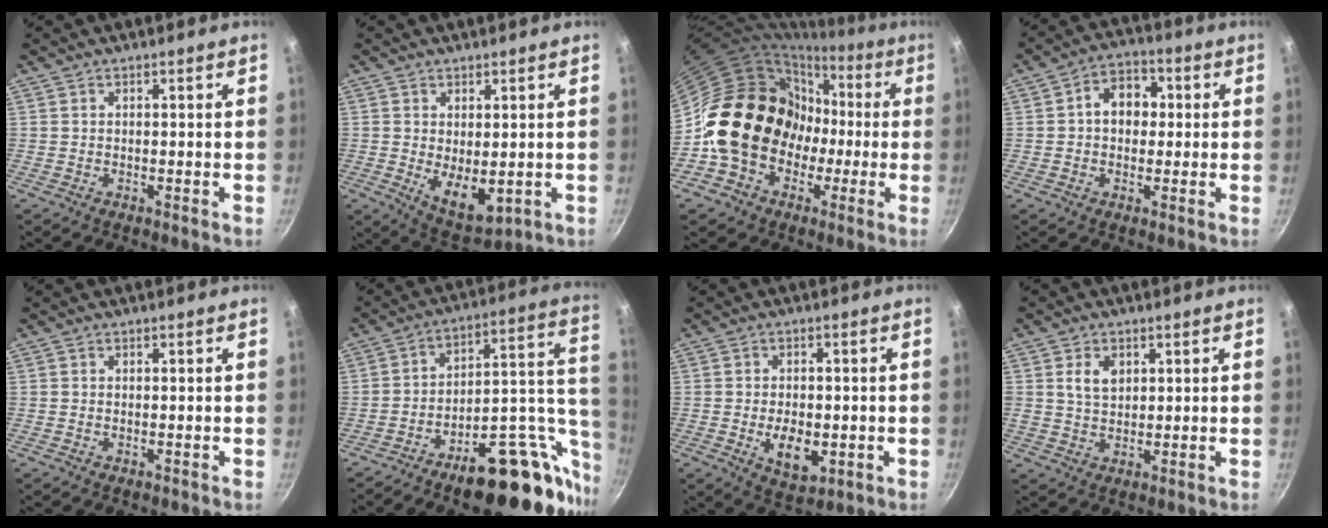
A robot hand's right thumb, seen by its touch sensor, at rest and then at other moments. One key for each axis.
{"total": 7.9, "fx": 0.0, "fy": 4.4, "fz": 6.6, "tx": -0.088, "ty": -0.026, "tz": 0.017}
{"total": 16.9, "fx": -1.7, "fy": 14.5, "fz": 8.4, "tx": -0.092, "ty": 0.056, "tz": -0.023}
{"total": 7.9, "fx": 0.7, "fy": 6.1, "fz": 5.0, "tx": -0.037, "ty": 0.015, "tz": -0.001}
{"total": 0.0}
{"total": 25.1, "fx": -12.2, "fy": 11.6, "fz": 18.6, "tx": -0.190, "ty": 0.078, "tz": -0.172}
{"total": 7.9, "fx": -1.7, "fy": 4.7, "fz": 6.1, "tx": -0.080, "ty": -0.002, "tz": -0.017}
{"total": 4.9, "fx": 1.6, "fy": 3.4, "fz": 3.1, "tx": -0.044, "ty": -0.007, "tz": 0.031}